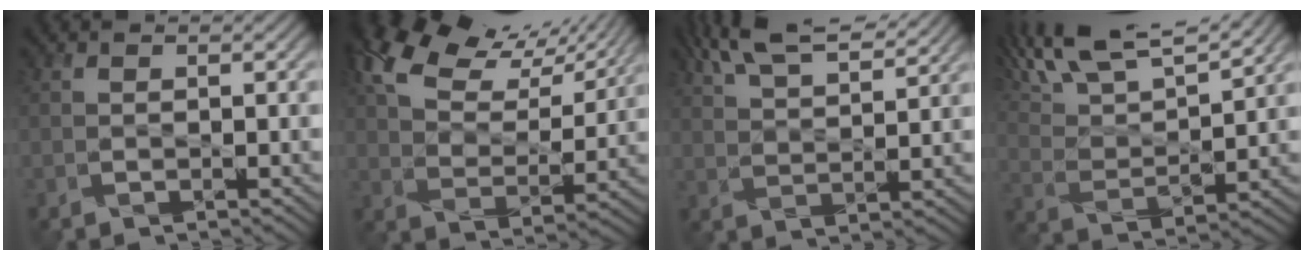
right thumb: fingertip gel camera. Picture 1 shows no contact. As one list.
[{"total": 13.7, "force": [8.9, 6.2, 8.4], "torque": [-0.189, 0.019, 0.156]}, {"total": 8.9, "force": [6.9, 2.1, 5.2], "torque": [-0.117, 0.010, 0.127]}, {"total": 14.7, "force": [11.0, 4.0, 8.9], "torque": [-0.201, 0.020, 0.179]}]